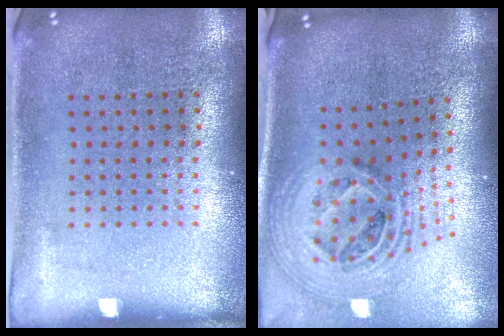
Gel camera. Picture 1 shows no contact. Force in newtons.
{"total": 2.6, "press": 1.8, "slide": 1.9}